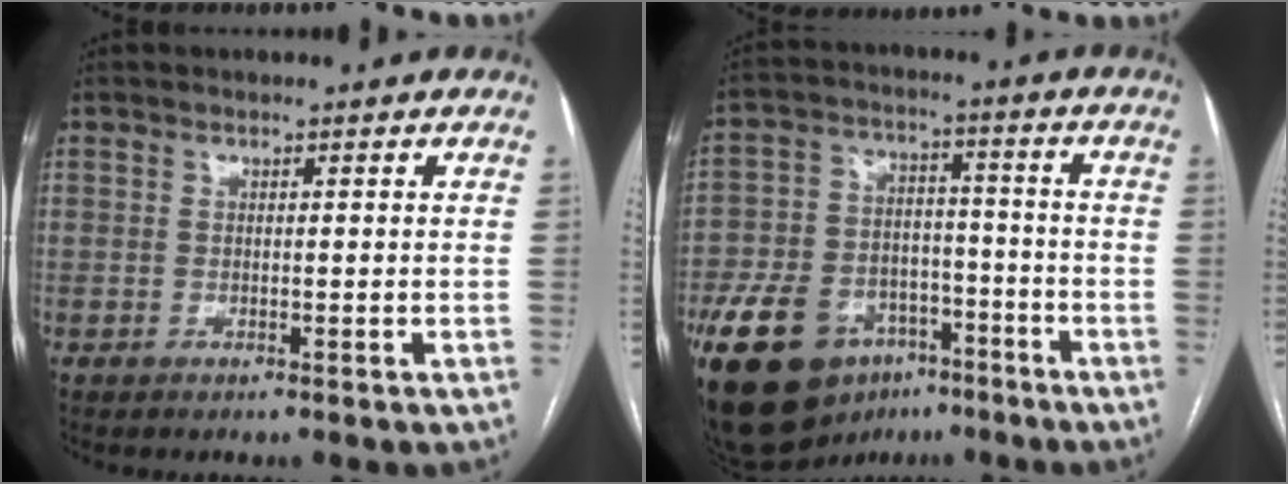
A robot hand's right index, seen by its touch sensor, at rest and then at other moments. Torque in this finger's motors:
{"motor_torque": [0.07, -0.25, -0.44, -0.21]}